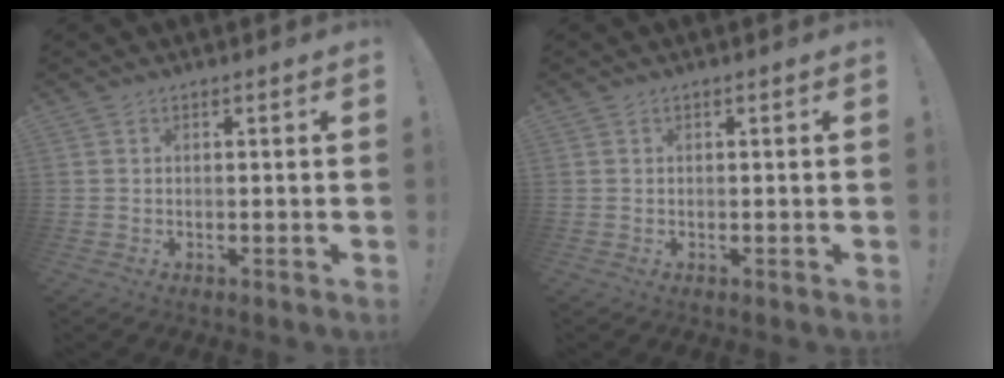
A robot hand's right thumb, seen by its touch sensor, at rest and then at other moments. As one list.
[{"total": 0.0}]